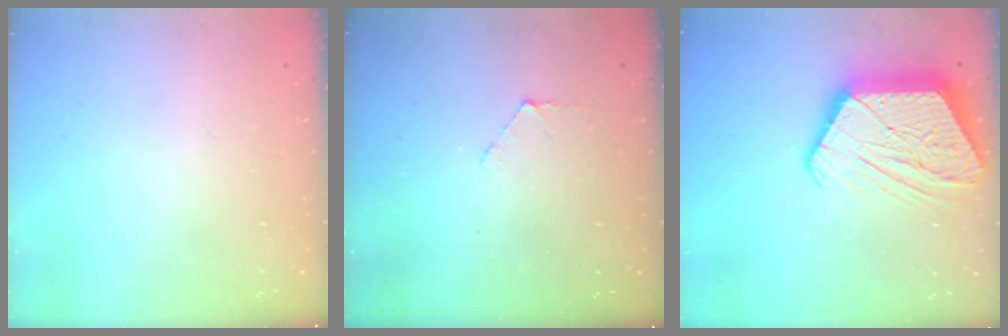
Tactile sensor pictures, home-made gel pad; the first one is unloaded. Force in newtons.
{"total": 3.5, "press": 3.5, "slide": 0.4}
{"total": 20.5, "press": 20.5, "slide": 1.6}